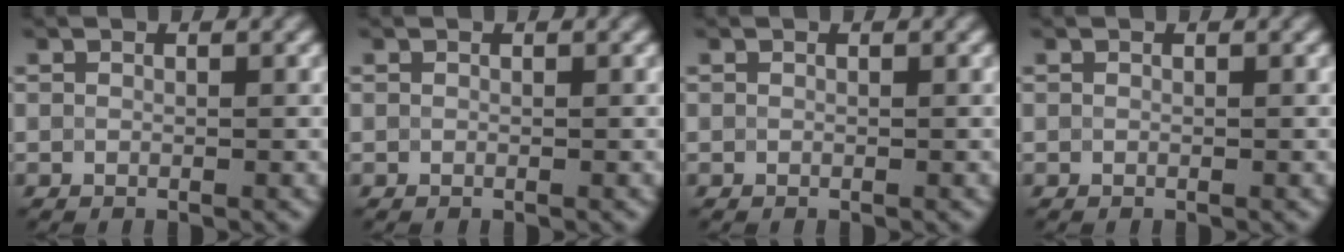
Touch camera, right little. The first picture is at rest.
{"total": 0.0}
{"total": 0.0}
{"total": 0.0}